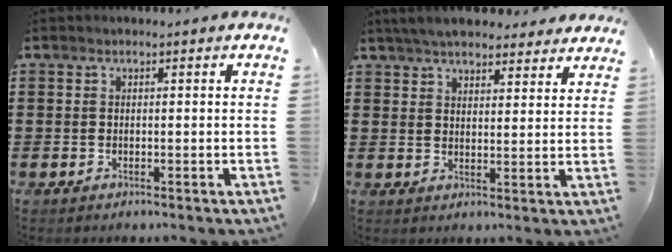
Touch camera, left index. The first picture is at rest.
{"total": 5.2, "force": [4.9, 0.9, 1.4], "torque": [-0.041, -0.010, 0.091]}